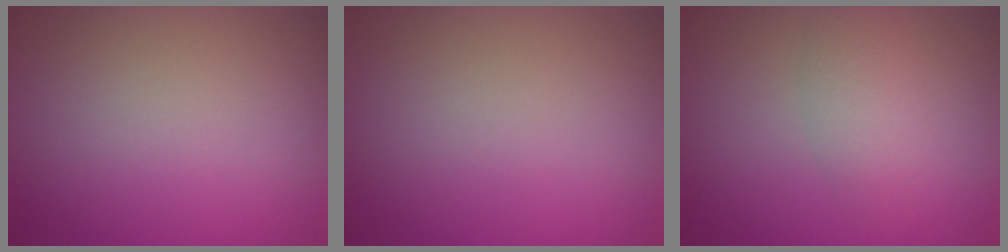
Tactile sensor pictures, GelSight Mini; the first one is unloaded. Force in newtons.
{"total": 0.0}
{"total": 1.9, "press": 1.9, "slide": 0.1}